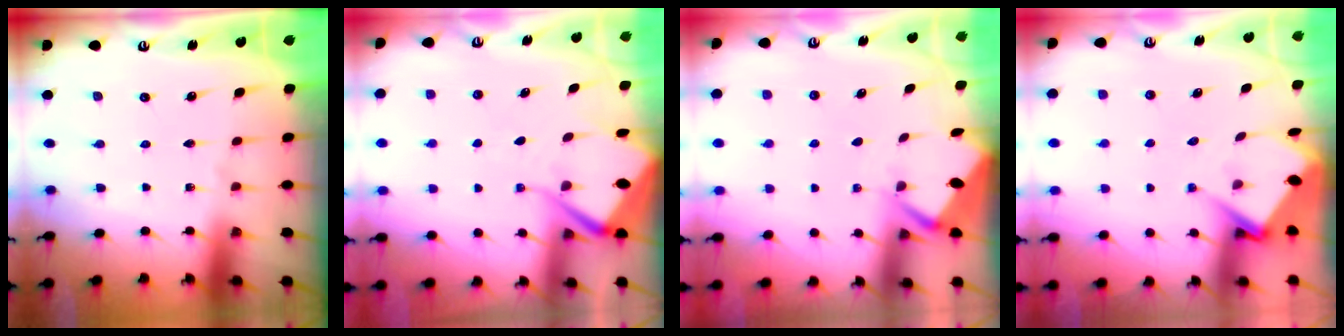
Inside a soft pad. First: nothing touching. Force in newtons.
{"total": 7.4, "press": 7.4, "slide": 0.6}
{"total": 2.7, "press": 2.6, "slide": 0.3}
{"total": 6.8, "press": 6.8, "slide": 0.5}